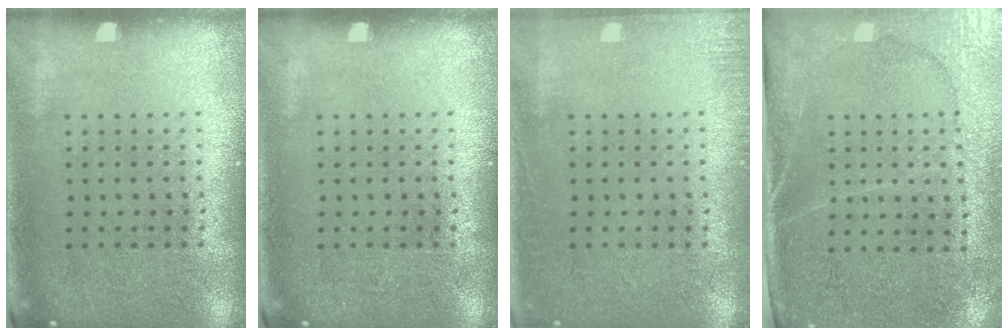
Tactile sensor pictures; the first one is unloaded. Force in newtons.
{"total": 0.0}
{"total": 1.3, "press": 1.3, "slide": 0.3}
{"total": 2.9, "press": 2.6, "slide": 1.3}